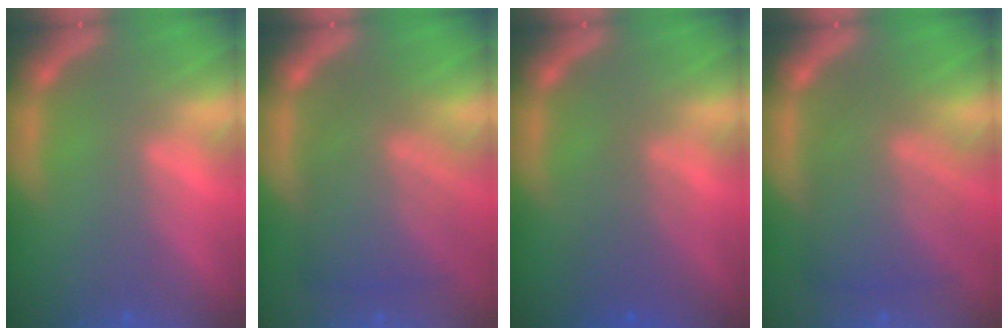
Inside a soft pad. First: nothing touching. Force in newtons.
{"total": 7.6}
{"total": 3.0}
{"total": 7.6}